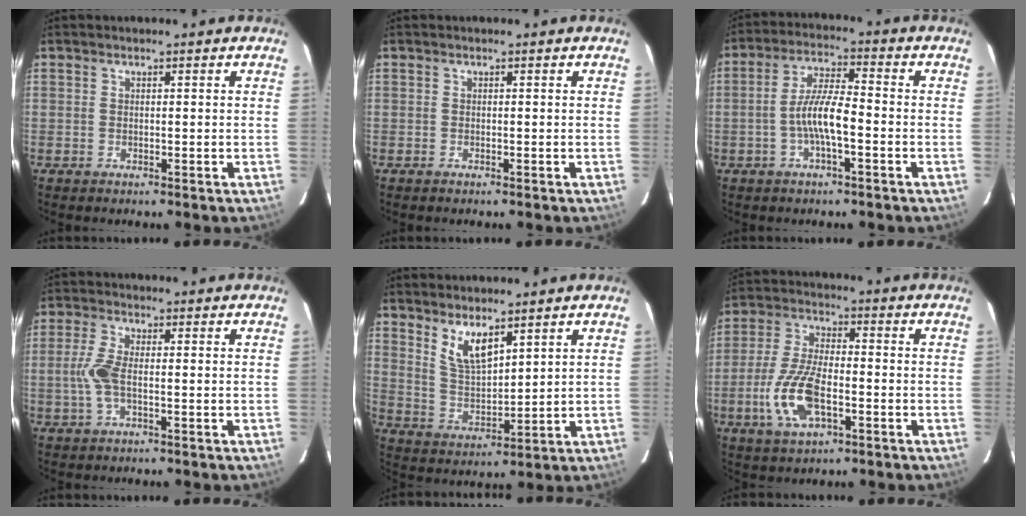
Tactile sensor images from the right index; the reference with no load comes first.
{"total": 0.0}
{"total": 7.5, "force": [-2.4, 1.4, 7.0], "torque": [-0.141, 0.009, -0.044]}
{"total": 5.2, "force": [-1.0, 1.4, 4.9], "torque": [-0.110, 0.002, -0.019]}
{"total": 7.1, "force": [4.8, 2.4, 4.7], "torque": [-0.086, -0.008, 0.102]}
{"total": 11.7, "force": [-4.0, 4.8, 9.9], "torque": [-0.213, -0.003, -0.074]}